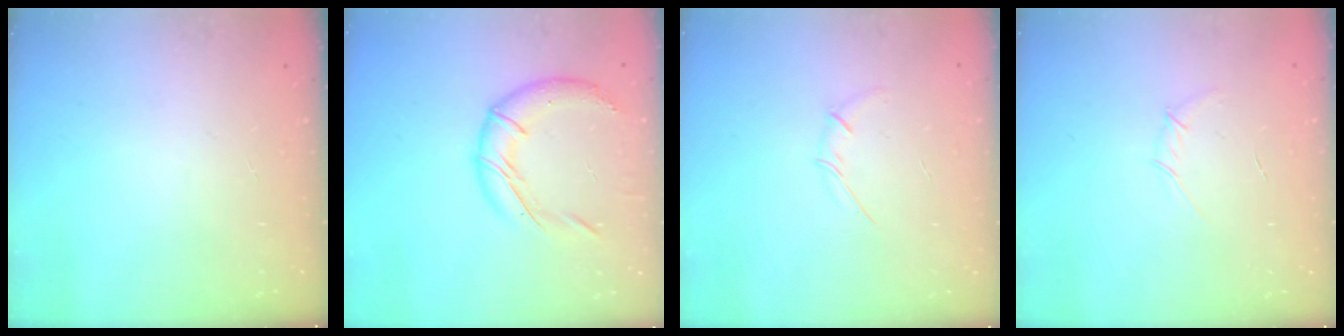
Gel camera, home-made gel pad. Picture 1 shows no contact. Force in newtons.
{"total": 14.2, "press": 14.1, "slide": 1.5}
{"total": 2.7, "press": 2.6, "slide": 0.6}
{"total": 3.7, "press": 3.7, "slide": 0.6}